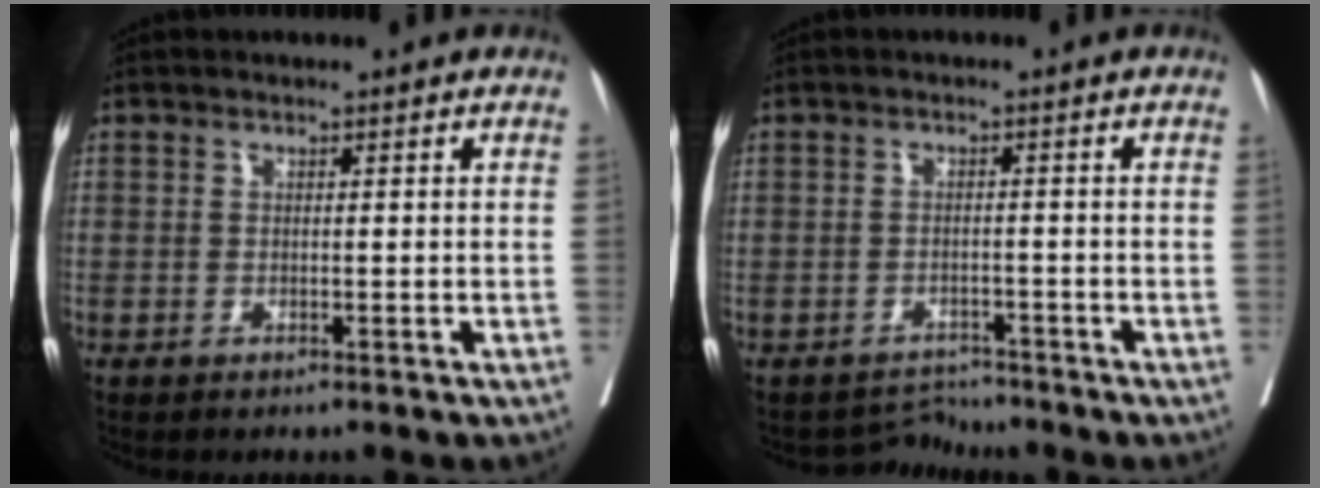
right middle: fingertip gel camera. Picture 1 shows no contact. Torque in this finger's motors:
{"motor_torque": [-1.29, 0.38, -0.32, -0.09]}